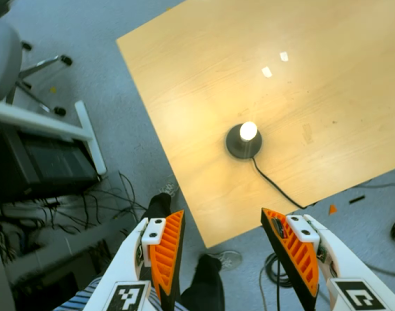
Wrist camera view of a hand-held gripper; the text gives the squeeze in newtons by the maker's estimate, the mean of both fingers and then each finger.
{"total": 0.0}